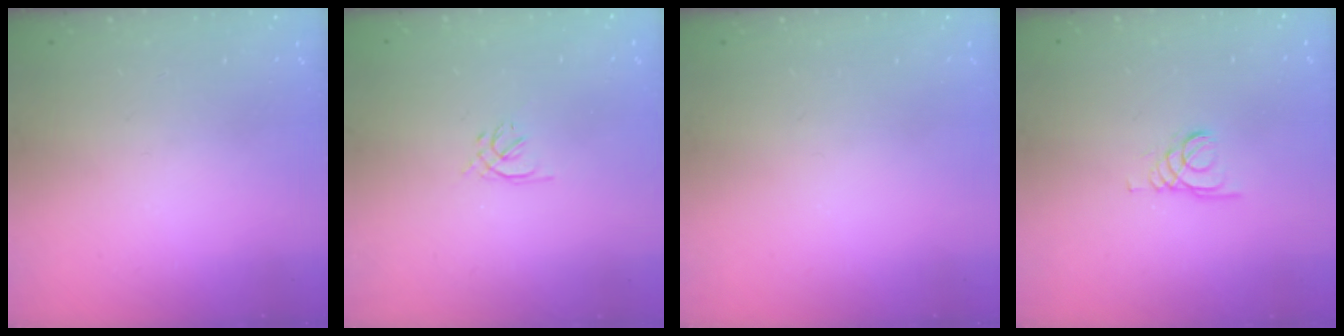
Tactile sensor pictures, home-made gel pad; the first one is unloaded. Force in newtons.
{"total": 1.4, "press": 1.3, "slide": 0.5}
{"total": 0.0}
{"total": 1.5, "press": 1.5, "slide": 0.1}